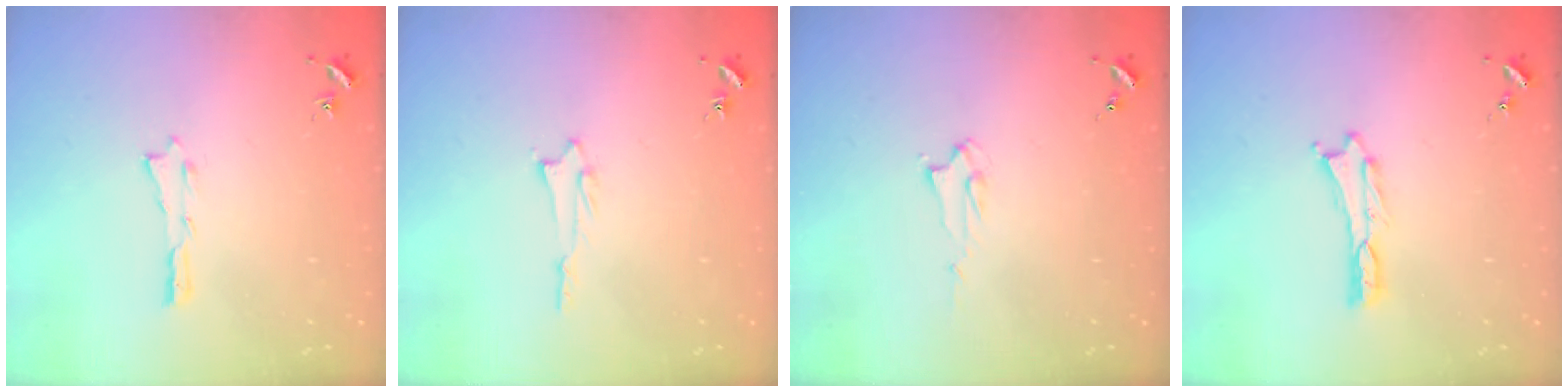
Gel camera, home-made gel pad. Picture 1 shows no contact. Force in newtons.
{"total": 1.2, "press": 1.2, "slide": 0.1}
{"total": 2.0, "press": 2.0, "slide": 0.2}
{"total": 0.0}